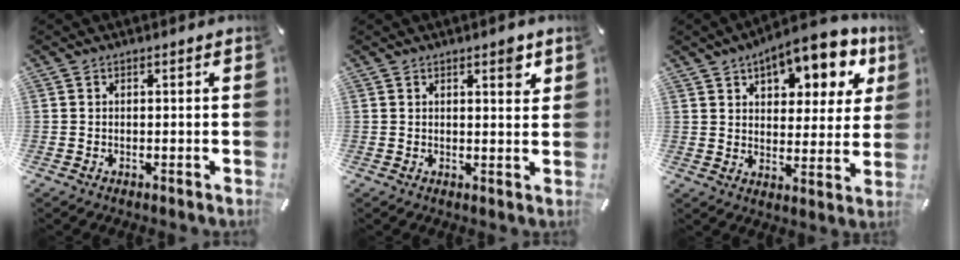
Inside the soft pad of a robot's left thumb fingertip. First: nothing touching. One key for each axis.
{"total": 3.2, "fx": 2.0, "fy": 1.1, "fz": 2.2, "tx": -0.023, "ty": -0.008, "tz": 0.029}
{"total": 13.6, "fx": 8.9, "fy": 6.9, "fz": 7.6, "tx": -0.095, "ty": -0.053, "tz": 0.152}